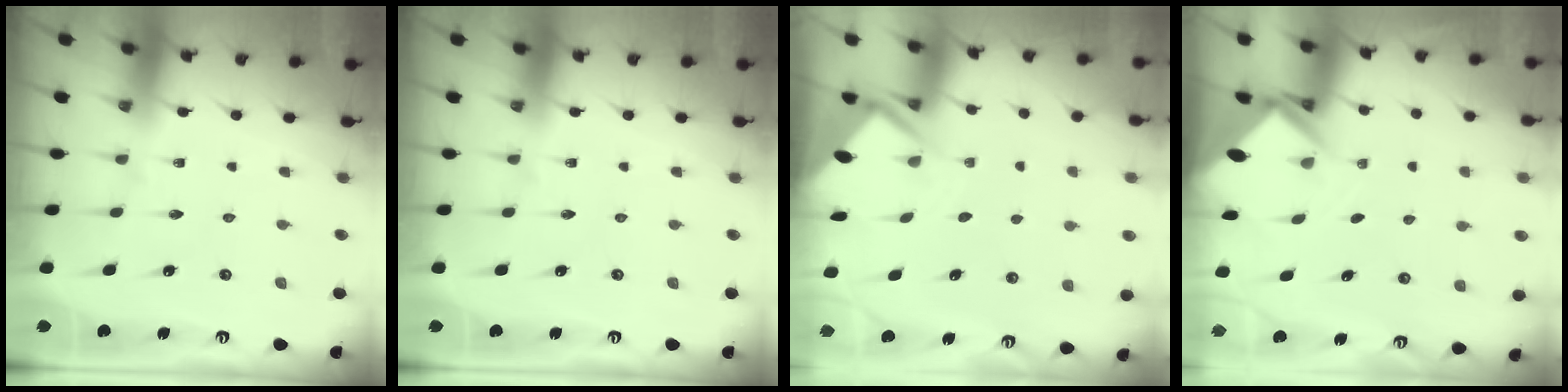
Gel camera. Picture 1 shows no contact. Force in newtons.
{"total": 0.0}
{"total": 3.5, "press": 3.5, "slide": 0.3}
{"total": 2.7, "press": 2.7, "slide": 0.1}